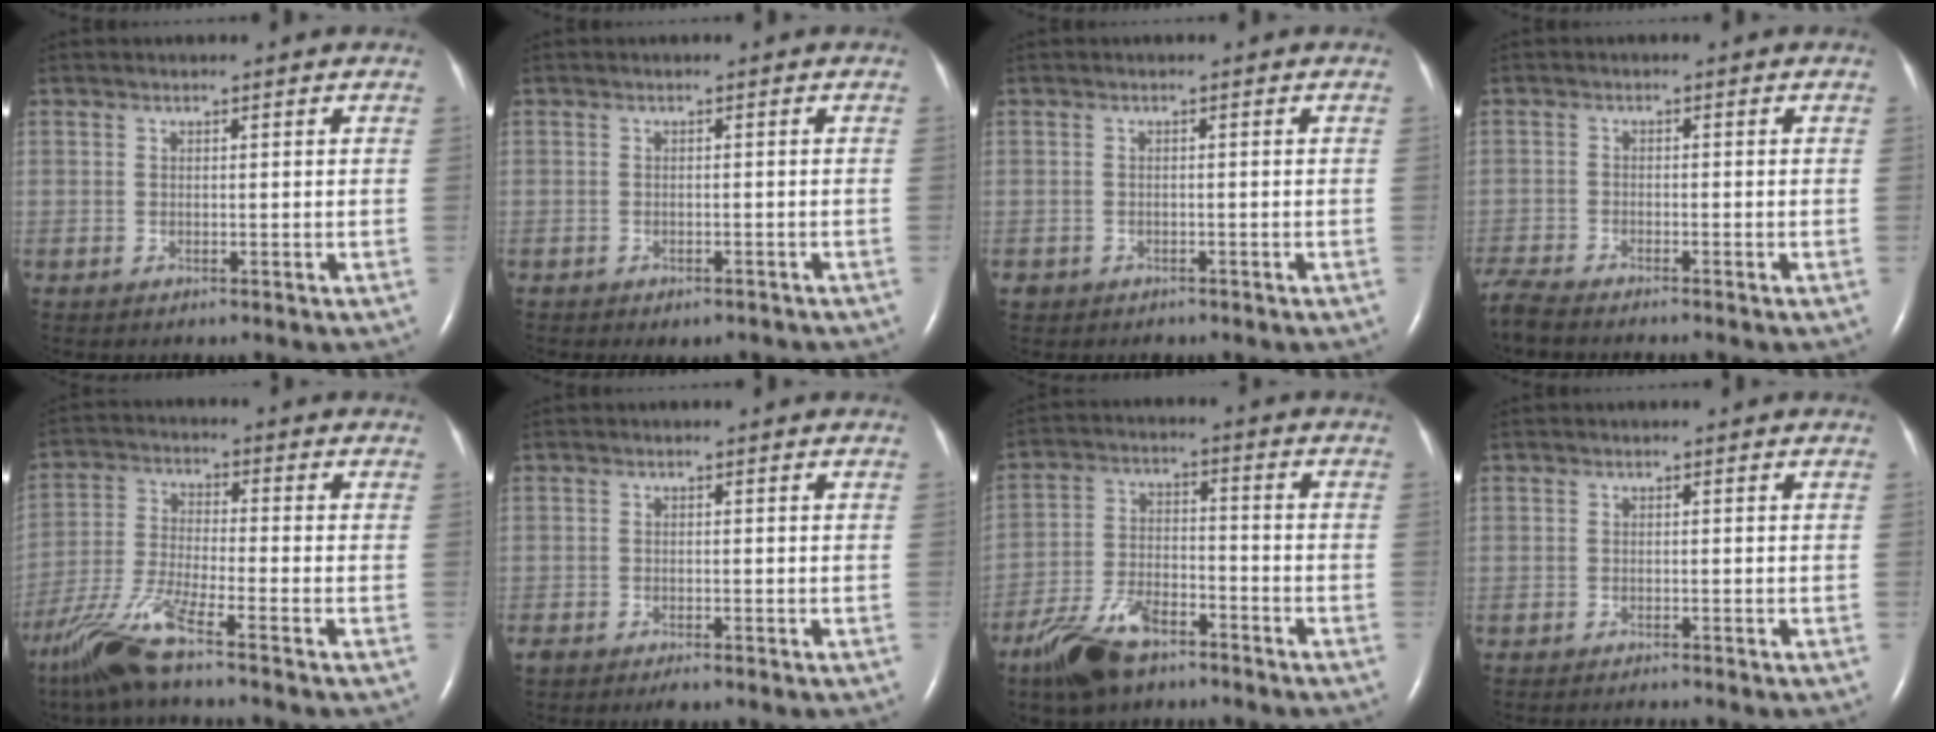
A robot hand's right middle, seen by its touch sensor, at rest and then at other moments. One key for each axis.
{"total": 3.5, "fx": -2.9, "fy": 1.7, "fz": 1.1, "tx": -0.008, "ty": 0.001, "tz": -0.032}
{"total": 2.5, "fx": -1.8, "fy": 1.5, "fz": 0.6, "tx": -0.016, "ty": -0.001, "tz": -0.022}
{"total": 5.4, "fx": -5.1, "fy": 0.1, "fz": 1.9, "tx": -0.040, "ty": -0.021, "tz": -0.092}
{"total": 10.2, "fx": -7.4, "fy": 0.0, "fz": 7.0, "tx": -0.155, "ty": -0.030, "tz": -0.146}
{"total": 2.9, "fx": -2.3, "fy": 0.9, "fz": 1.6, "tx": -0.030, "ty": -0.009, "tz": -0.032}
{"total": 10.2, "fx": -7.3, "fy": 4.1, "fz": 5.9, "tx": -0.125, "ty": -0.009, "tz": -0.135}
{"total": 1.4, "fx": -1.3, "fy": 0.2, "fz": 0.2, "tx": -0.004, "ty": -0.006, "tz": -0.018}